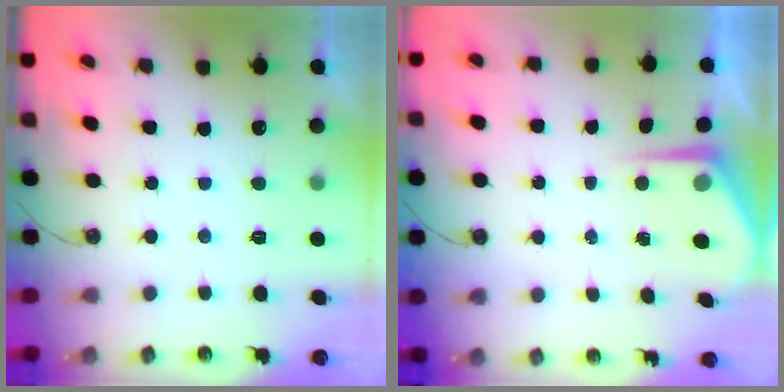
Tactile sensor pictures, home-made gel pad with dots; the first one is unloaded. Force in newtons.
{"total": 5.8, "press": 5.8, "slide": 0.2}